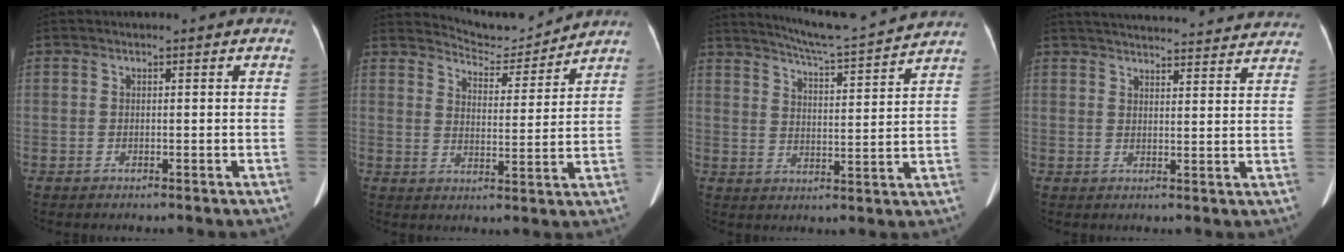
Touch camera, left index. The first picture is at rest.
{"total": 7.2, "force": [7.2, 0.3, -0.5], "torque": [-0.003, -0.007, 0.110]}
{"total": 12.9, "force": [12.3, -0.8, 4.1], "torque": [-0.080, 0.001, 0.174]}
{"total": 24.9, "force": [23.4, 3.9, 7.5], "torque": [-0.115, -0.007, 0.287]}